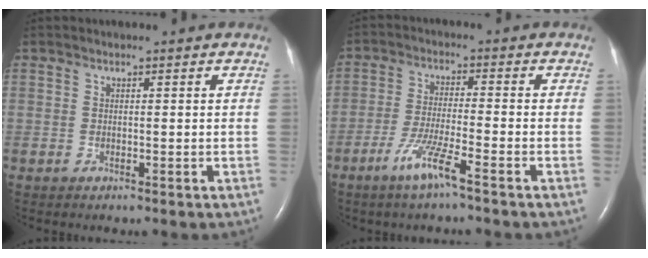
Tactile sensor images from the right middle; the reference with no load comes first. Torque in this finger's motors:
{"motor_torque": [0.72, -0.67, 0.15, 0.08]}